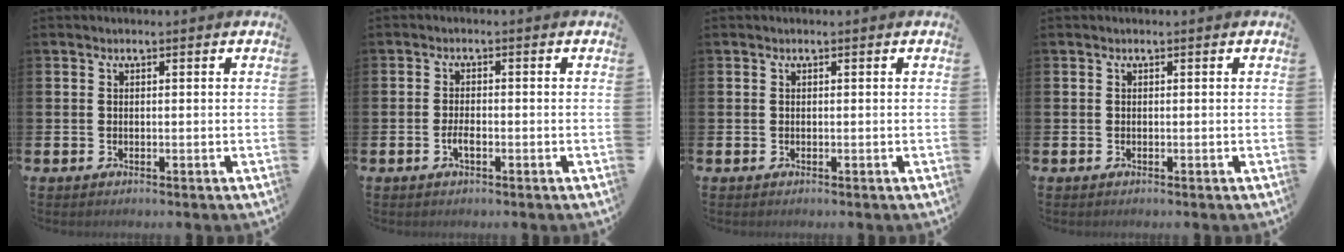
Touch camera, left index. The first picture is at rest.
{"total": 1.9, "force": [-0.7, 0.8, 1.6], "torque": [-0.032, 0.001, -0.013]}
{"total": 0.0}
{"total": 0.0}